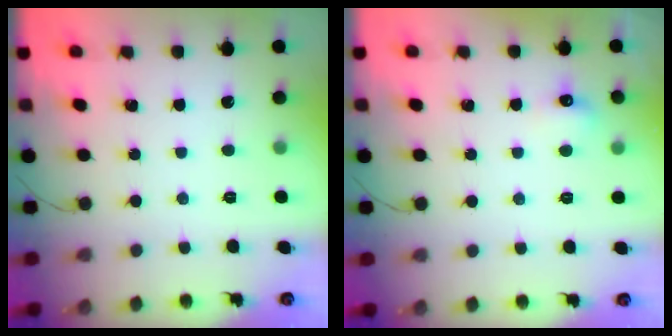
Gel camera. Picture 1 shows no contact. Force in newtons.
{"total": 4.8, "press": 4.6, "slide": 1.3}